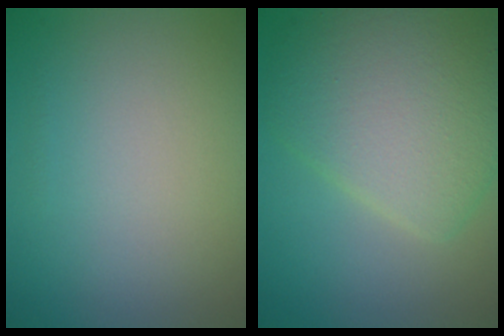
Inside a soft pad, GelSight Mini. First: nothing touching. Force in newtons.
{"total": 7.4, "press": 7.4, "slide": 0.1}